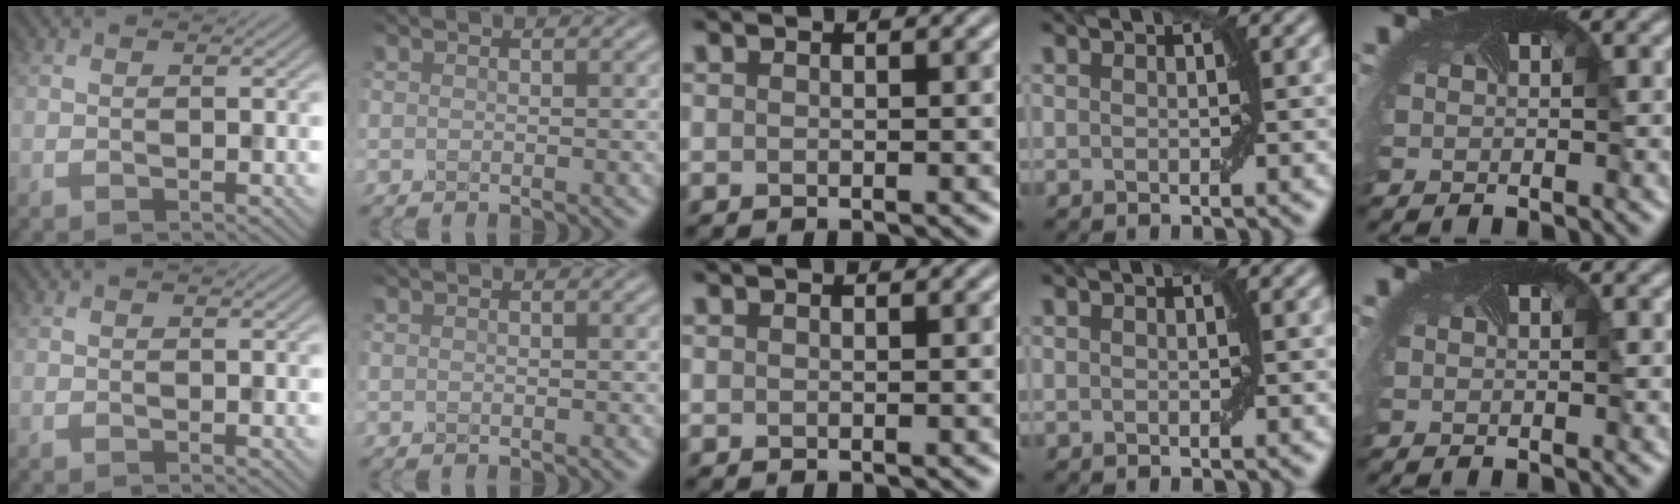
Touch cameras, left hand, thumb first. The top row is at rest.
{}